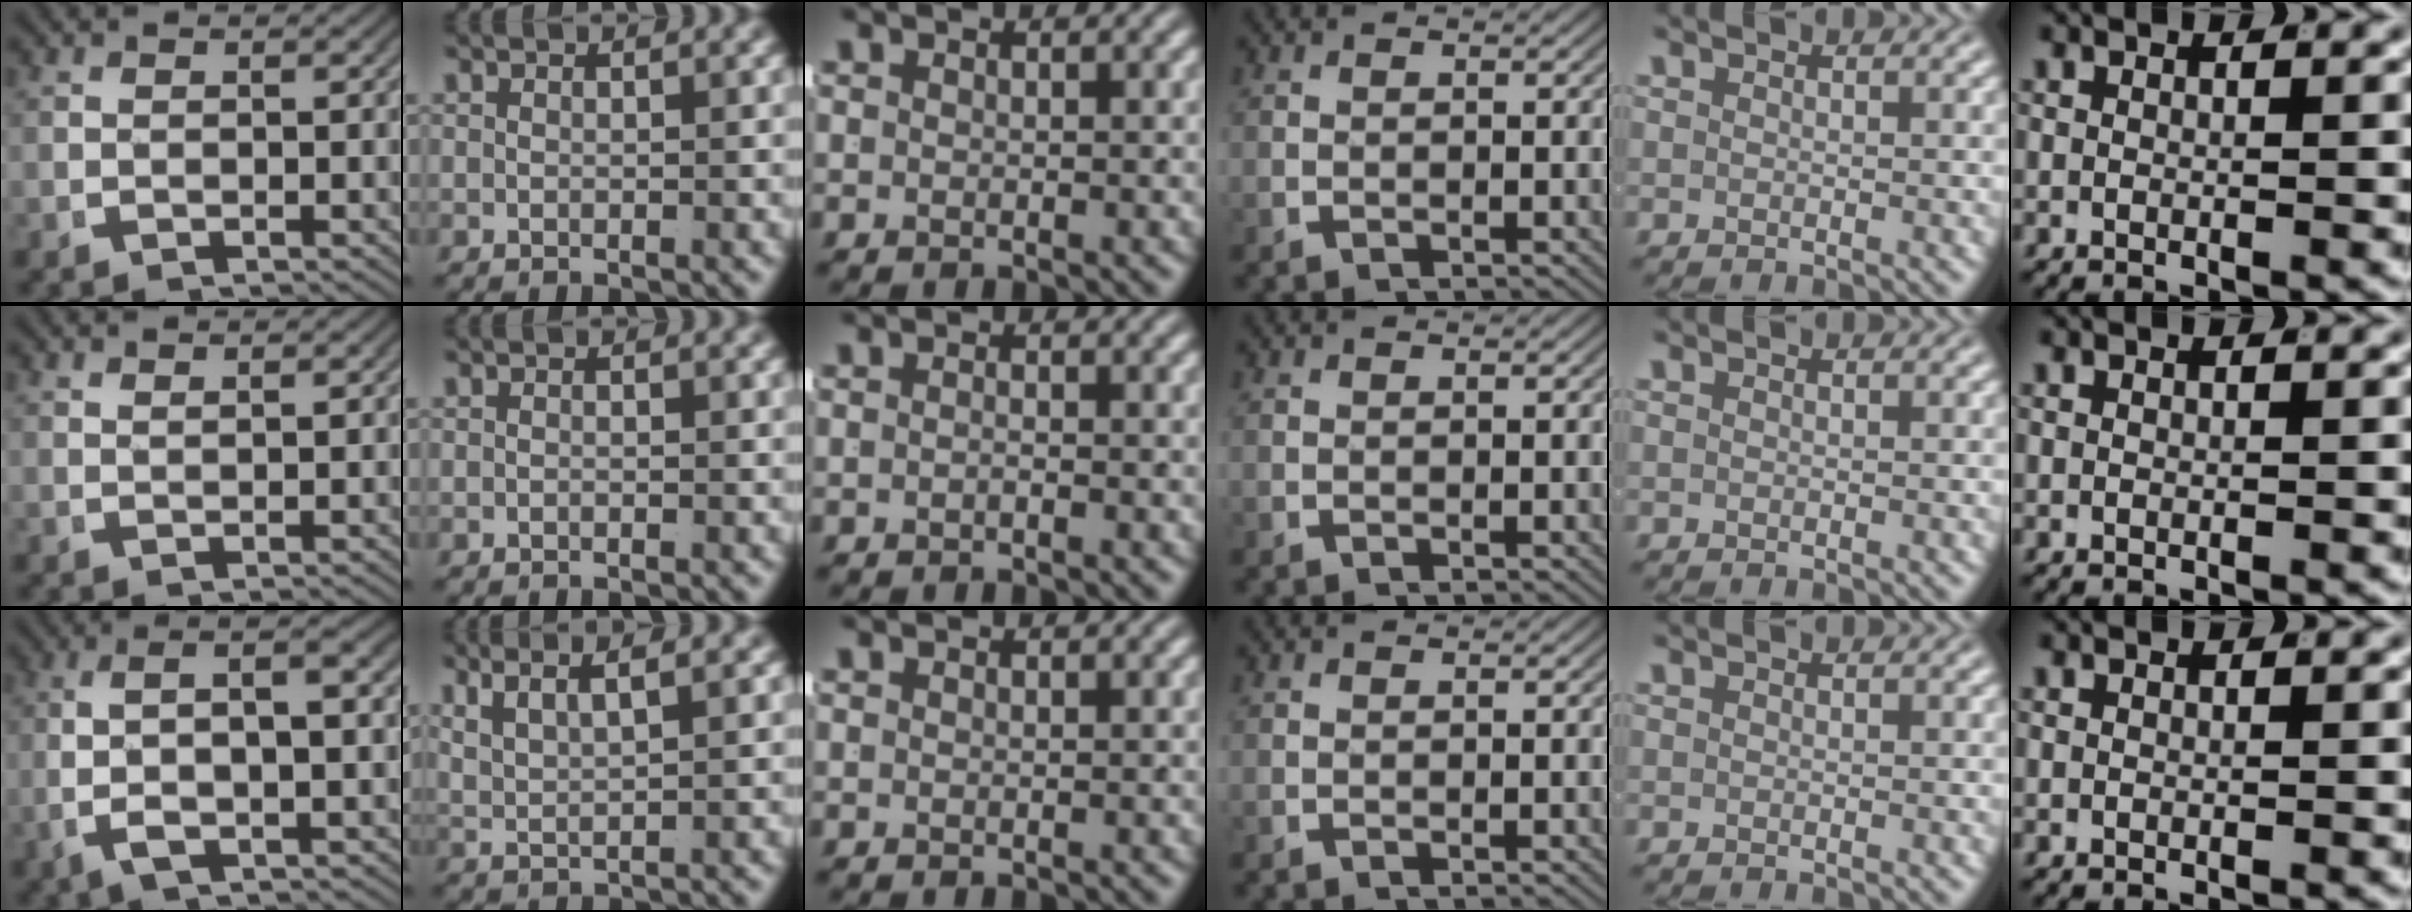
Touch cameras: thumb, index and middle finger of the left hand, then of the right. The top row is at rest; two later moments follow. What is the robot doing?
{"motion": "lift_and_place", "object": "jacket"}